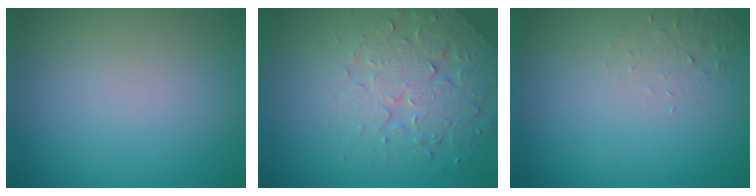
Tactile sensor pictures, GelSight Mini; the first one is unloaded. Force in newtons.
{"total": 4.2, "press": 4.0, "slide": 1.3}
{"total": 1.2, "press": 1.2, "slide": 0.1}